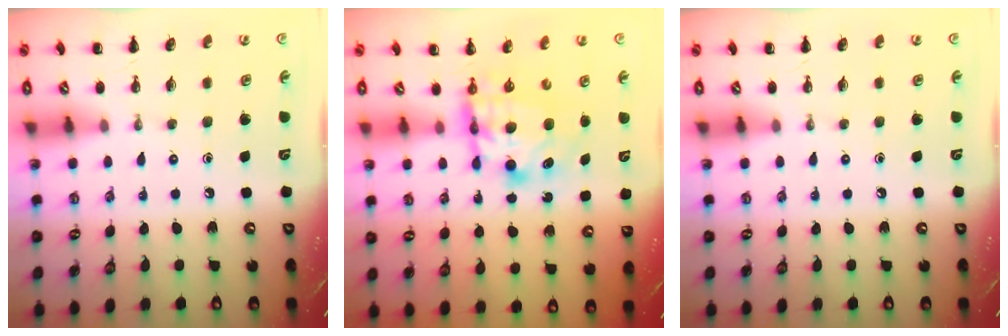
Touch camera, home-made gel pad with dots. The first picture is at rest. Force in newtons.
{"total": 7.2, "press": 7.1, "slide": 1.3}
{"total": 0.0}